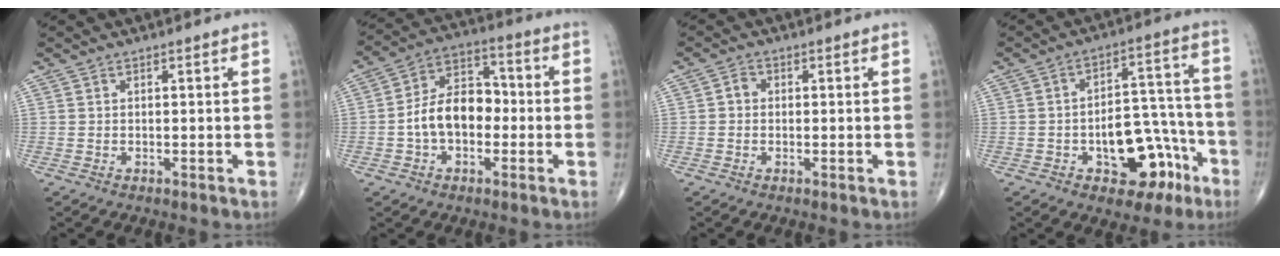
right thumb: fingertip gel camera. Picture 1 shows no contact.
{"total": 11.4, "force": [-1.7, 7.6, 8.3], "torque": [-0.122, 0.041, -0.043]}
{"total": 1.9, "force": [-0.1, 1.6, 1.0], "torque": [-0.006, 0.007, -0.006]}
{"total": 14.5, "force": [-6.1, 8.3, 10.2], "torque": [-0.087, 0.061, -0.076]}